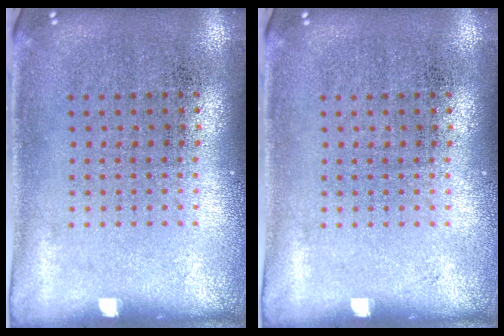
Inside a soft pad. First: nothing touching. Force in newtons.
{"total": 0.0}